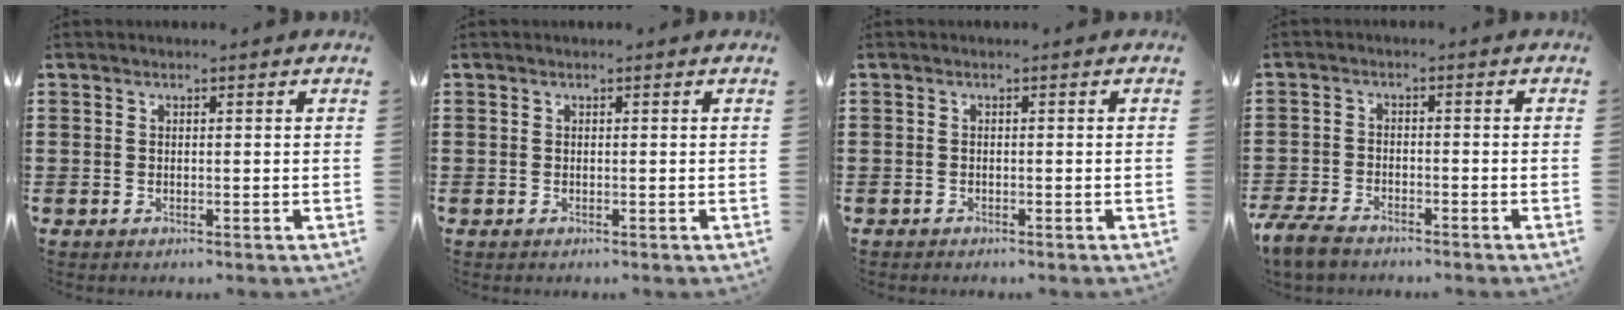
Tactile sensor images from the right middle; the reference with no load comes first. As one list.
[{"total": 0.0}, {"total": 0.7, "force": [-0.6, 0.3, 0.0], "torque": [0.000, 0.001, -0.014]}, {"total": 4.0, "force": [-3.5, 1.5, 1.4], "torque": [-0.046, -0.001, -0.074]}]